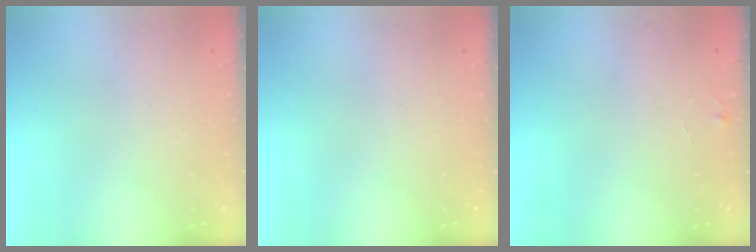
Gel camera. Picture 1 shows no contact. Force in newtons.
{"total": 0.0}
{"total": 5.0, "press": 5.0, "slide": 0.4}